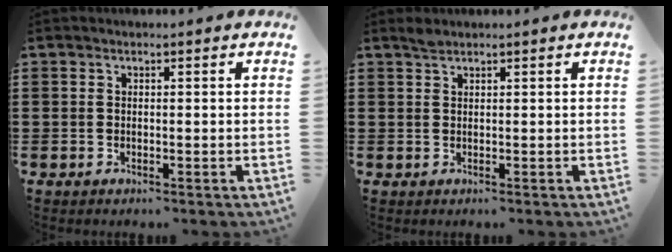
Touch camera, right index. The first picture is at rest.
{"total": 0.8, "force": [0.7, 0.2, 0.3], "torque": [-0.008, -0.002, 0.014]}